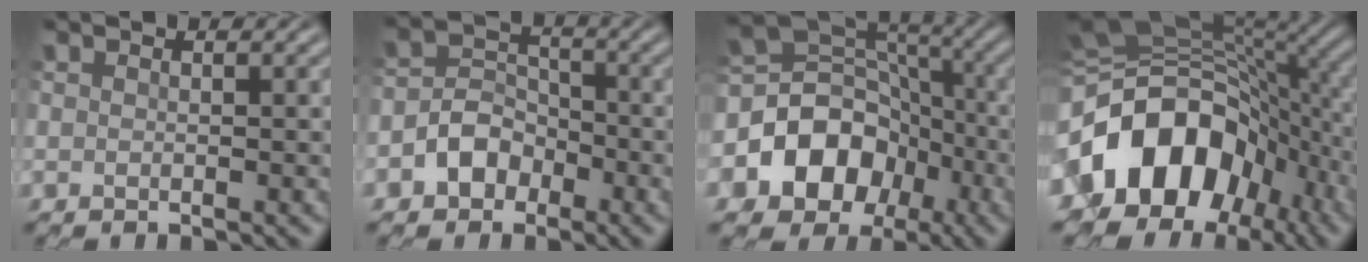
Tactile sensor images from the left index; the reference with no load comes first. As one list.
[{"total": 3.5, "force": [-2.2, 2.4, 1.3], "torque": [-0.019, 0.006, -0.039]}, {"total": 9.6, "force": [-3.7, 7.8, 4.2], "torque": [-0.065, 0.013, -0.082]}, {"total": 15.3, "force": [-5.5, 10.7, 9.4], "torque": [-0.166, -0.005, -0.104]}]